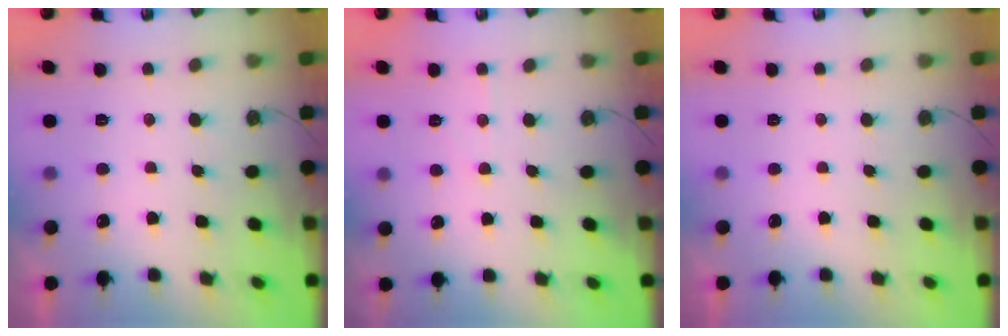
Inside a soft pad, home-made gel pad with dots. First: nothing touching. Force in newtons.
{"total": 3.9, "press": 3.9, "slide": 0.6}
{"total": 0.0}